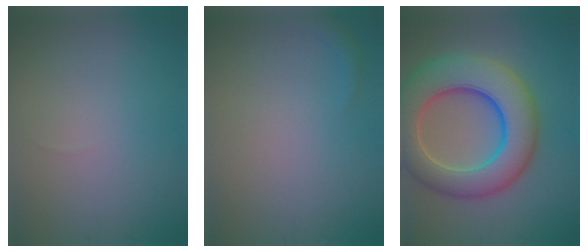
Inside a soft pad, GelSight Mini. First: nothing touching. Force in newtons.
{"total": 0.9, "press": 0.9, "slide": 0.1}
{"total": 11.4, "press": 11.4, "slide": 0.3}